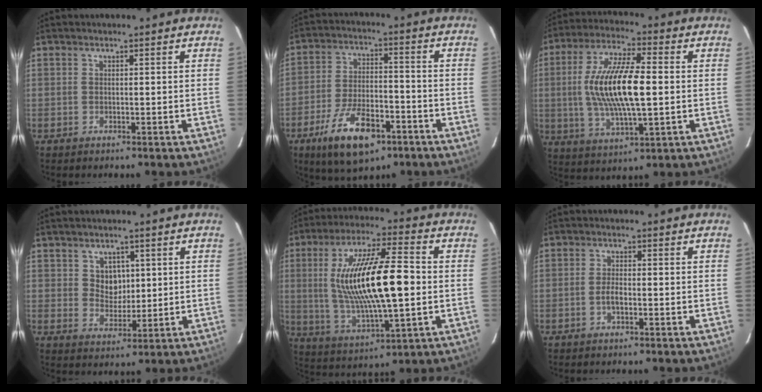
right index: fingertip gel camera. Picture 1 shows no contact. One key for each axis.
{"total": 14.6, "fx": -8.3, "fy": 6.2, "fz": 10.3, "tx": -0.209, "ty": -0.012, "tz": -0.137}
{"total": 16.0, "fx": 0.3, "fy": 4.8, "fz": 15.3, "tx": -0.298, "ty": 0.005, "tz": 0.007}
{"total": 4.7, "fx": 1.5, "fy": 4.0, "fz": 1.9, "tx": -0.028, "ty": 0.006, "tz": 0.033}
{"total": 20.2, "fx": 0.6, "fy": 5.3, "fz": 19.5, "tx": -0.362, "ty": 0.003, "tz": 0.023}
{"total": 2.1, "fx": -0.9, "fy": 0.8, "fz": 1.7, "tx": -0.037, "ty": 0.001, "tz": -0.016}